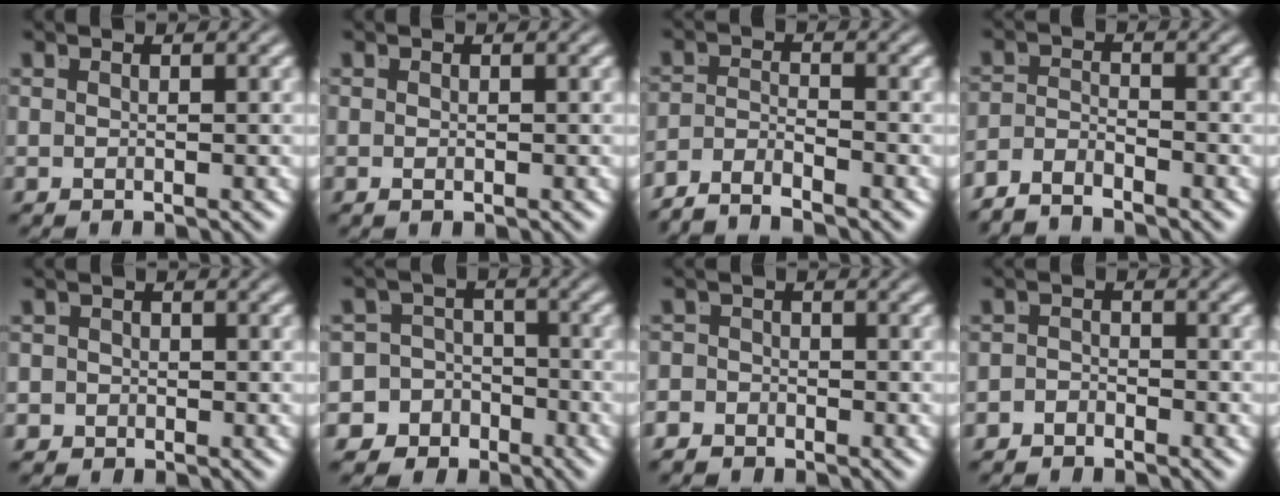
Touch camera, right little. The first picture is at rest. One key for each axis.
{"total": 0.6, "fx": -0.4, "fy": 0.2, "fz": 0.4, "tx": -0.013, "ty": -0.009, "tz": -0.001}
{"total": 4.1, "fx": -3.6, "fy": 1.4, "fz": 1.4, "tx": -0.023, "ty": -0.011, "tz": -0.061}
{"total": 3.5, "fx": -3.1, "fy": 1.4, "fz": 1.0, "tx": -0.017, "ty": -0.012, "tz": -0.055}
{"total": 2.1, "fx": -1.2, "fy": 1.7, "fz": 0.0, "tx": -0.008, "ty": -0.014, "tz": -0.019}
{"total": 12.2, "fx": -5.1, "fy": 10.8, "fz": 2.6, "tx": -0.085, "ty": -0.061, "tz": -0.089}
{"total": 2.4, "fx": -2.0, "fy": 1.2, "fz": -0.2, "tx": 0.001, "ty": -0.017, "tz": -0.033}
{"total": 2.1, "fx": -2.0, "fy": 0.4, "fz": -0.2, "tx": 0.006, "ty": -0.016, "tz": -0.031}